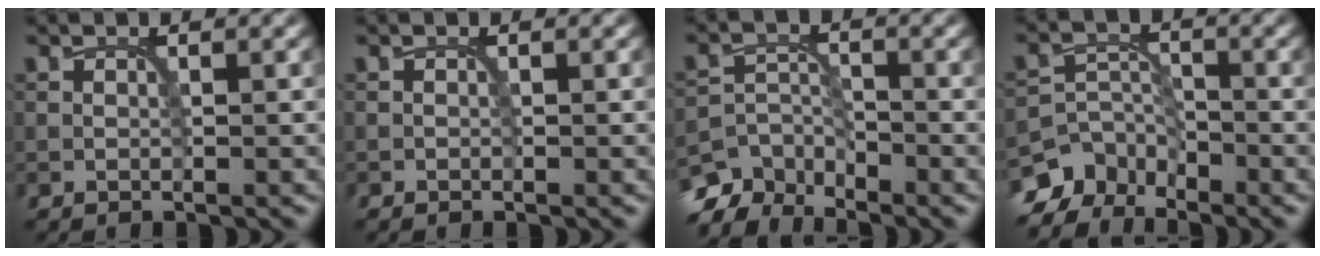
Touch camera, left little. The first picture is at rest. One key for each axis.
{"total": 0.0}
{"total": 4.8, "fx": -4.3, "fy": 1.8, "fz": 1.0, "tx": -0.011, "ty": -0.008, "tz": -0.084}
{"total": 5.6, "fx": -4.7, "fy": 2.8, "fz": 1.1, "tx": -0.005, "ty": -0.004, "tz": -0.086}